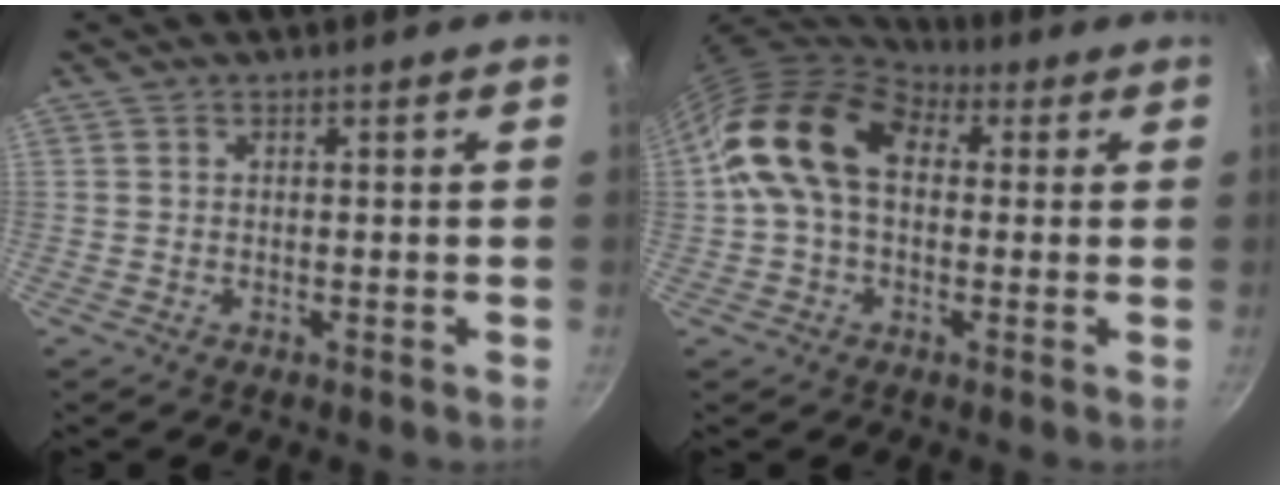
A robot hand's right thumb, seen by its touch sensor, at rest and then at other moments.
{"total": 14.2, "force": [2.4, 9.7, 10.1], "torque": [-0.151, 0.020, 0.024]}